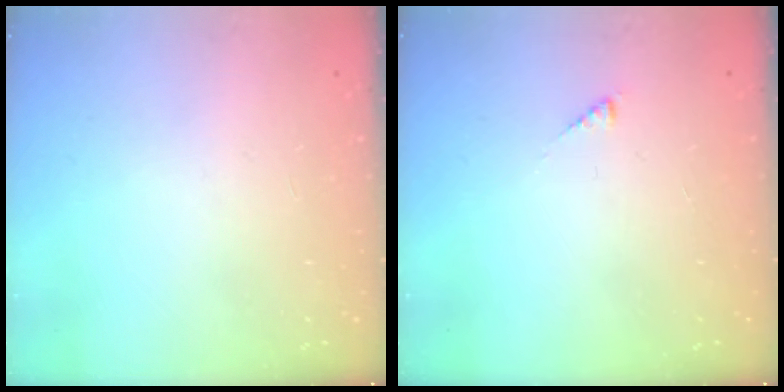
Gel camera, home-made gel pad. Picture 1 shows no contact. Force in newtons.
{"total": 2.0, "press": 2.0, "slide": 0.3}